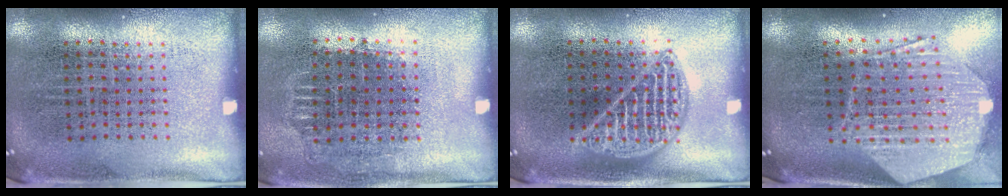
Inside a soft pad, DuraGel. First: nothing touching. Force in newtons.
{"total": 0.7, "press": 0.7, "slide": 0.2}
{"total": 2.3, "press": 2.3, "slide": 0.2}
{"total": 2.9, "press": 2.3, "slide": 1.7}